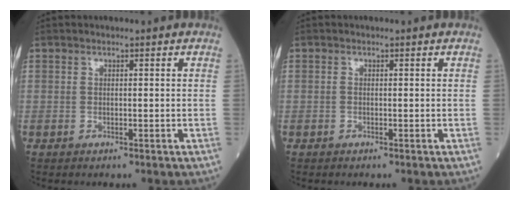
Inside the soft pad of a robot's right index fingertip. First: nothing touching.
{"total": 0.0}